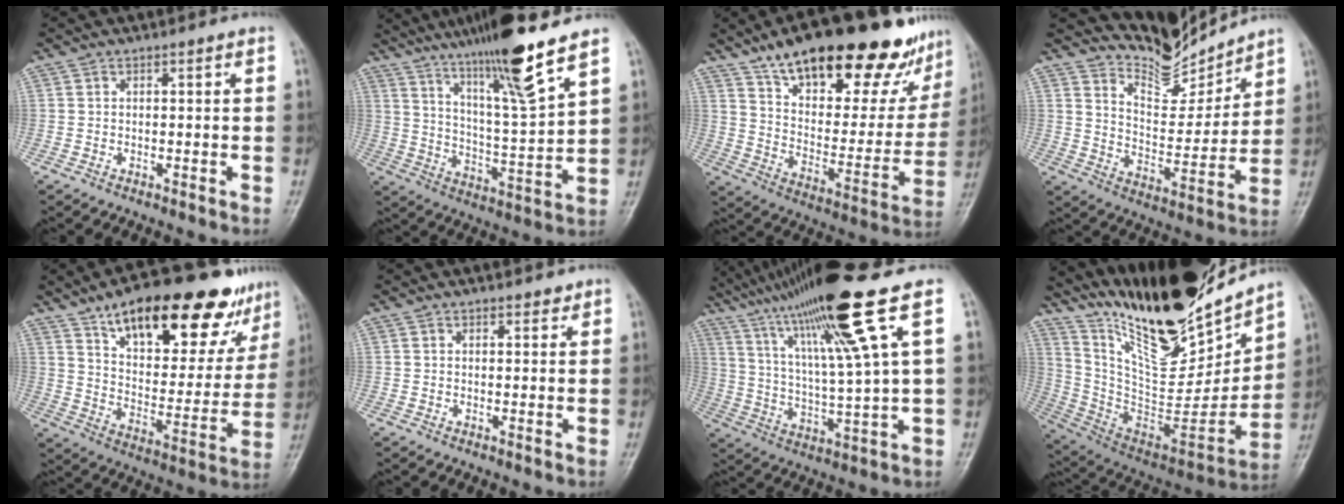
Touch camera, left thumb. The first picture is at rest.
{"total": 16.9, "force": [12.0, 0.3, 12.0], "torque": [-0.197, -0.062, 0.207]}
{"total": 30.7, "force": [21.4, 11.5, 18.8], "torque": [-0.237, -0.064, 0.315]}
{"total": 10.0, "force": [9.9, 1.6, 0.0], "torque": [0.027, -0.090, 0.189]}
{"total": 26.8, "force": [16.8, 11.0, 17.7], "torque": [-0.209, -0.038, 0.256]}
{"total": 1.4, "force": [1.1, 0.7, 0.5], "torque": [0.001, -0.007, 0.012]}
{"total": 20.1, "force": [11.5, -0.5, 16.5], "torque": [-0.281, -0.027, 0.200]}
{"total": 27.4, "force": [22.1, 7.2, 14.4], "torque": [-0.199, -0.113, 0.381]}